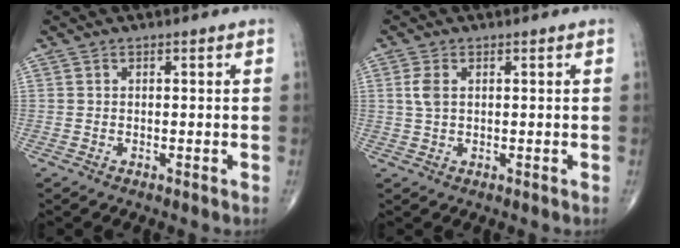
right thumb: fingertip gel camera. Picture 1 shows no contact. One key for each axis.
{"total": 2.7, "fx": 0.6, "fy": 1.5, "fz": 2.2, "tx": -0.054, "ty": 0.004, "tz": 0.014}